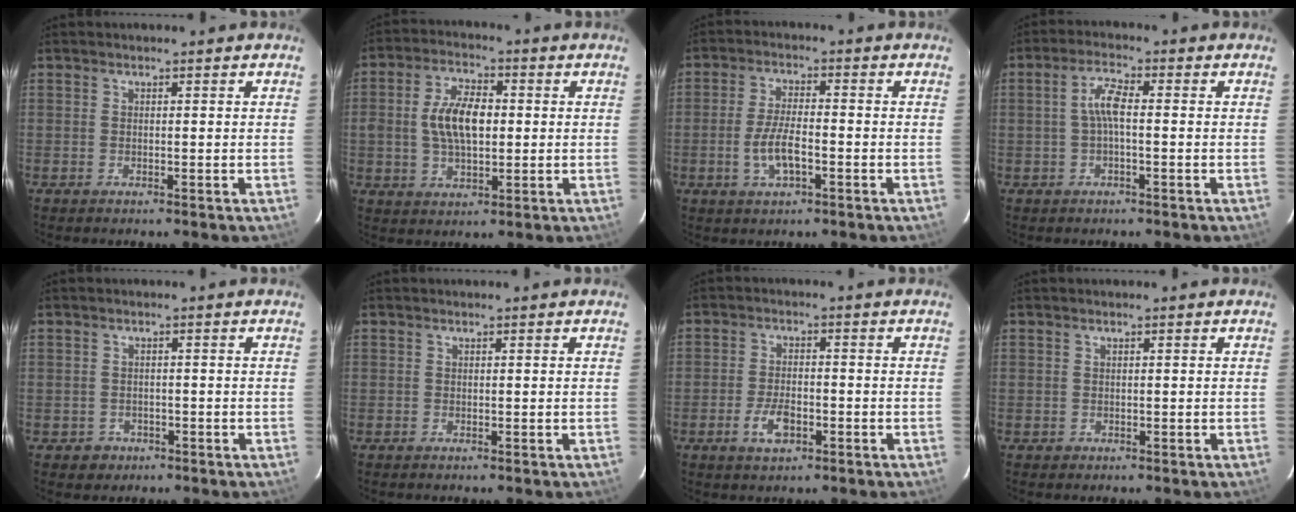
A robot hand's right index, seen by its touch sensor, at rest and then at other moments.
{"total": 9.6, "force": [0.4, 5.1, 8.0], "torque": [-0.155, 0.013, 0.009]}
{"total": 6.6, "force": [-2.3, 2.2, 5.8], "torque": [-0.118, -0.002, -0.042]}
{"total": 4.0, "force": [-0.3, 0.9, 3.9], "torque": [-0.081, 0.011, -0.005]}
{"total": 3.0, "force": [-1.2, 2.7, 0.2], "torque": [-0.011, 0.005, -0.014]}
{"total": 0.0}
{"total": 5.3, "force": [-2.4, 2.6, 3.9], "torque": [-0.082, -0.002, -0.041]}
{"total": 0.7, "force": [-0.2, 0.7, 0.0], "torque": [0.002, 0.001, 0.001]}